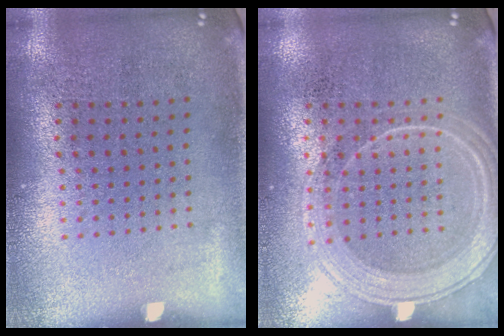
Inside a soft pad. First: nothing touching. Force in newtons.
{"total": 1.9, "press": 1.8, "slide": 0.5}